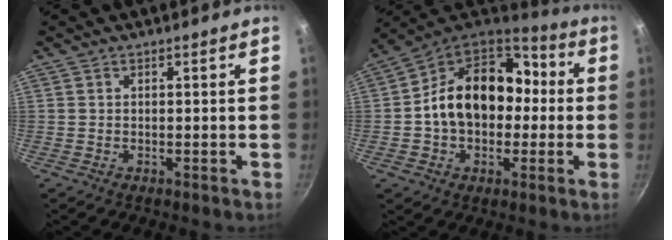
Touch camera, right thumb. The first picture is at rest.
{"total": 19.5, "force": [0.1, 14.7, 12.9], "torque": [-0.183, 0.052, -0.009]}